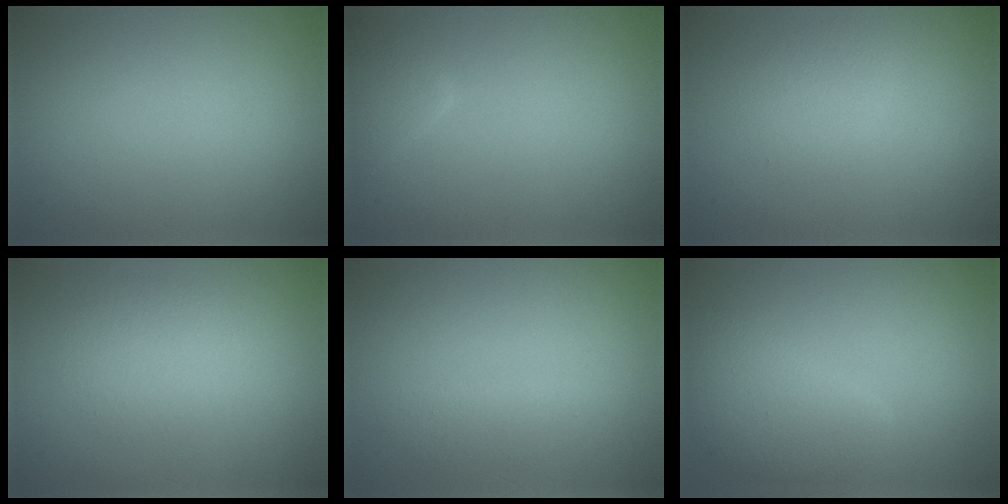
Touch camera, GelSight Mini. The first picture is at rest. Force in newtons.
{"total": 1.8, "press": 1.8, "slide": 0.1}
{"total": 1.6, "press": 1.6, "slide": 0.0}
{"total": 2.3, "press": 2.3, "slide": 0.1}
{"total": 1.5, "press": 1.5, "slide": 0.0}
{"total": 4.0, "press": 4.0, "slide": 0.0}